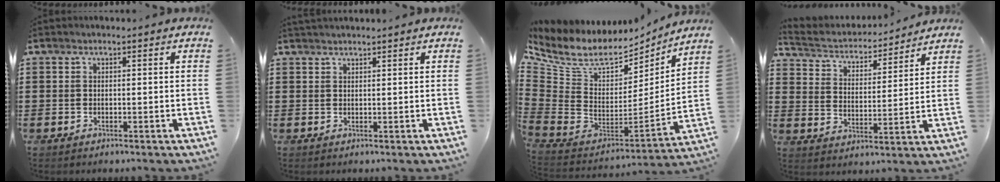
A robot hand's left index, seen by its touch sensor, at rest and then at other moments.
{"total": 1.1, "force": [1.1, 0.0, 0.2], "torque": [-0.006, 0.000, 0.022]}
{"total": 8.8, "force": [5.4, 4.7, 5.1], "torque": [-0.141, -0.045, 0.090]}
{"total": 3.5, "force": [3.3, 1.0, 0.4], "torque": [-0.032, -0.027, 0.050]}